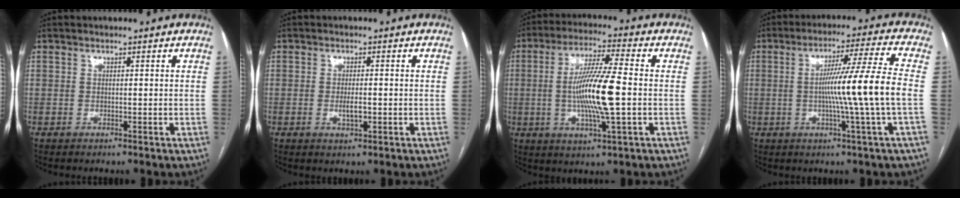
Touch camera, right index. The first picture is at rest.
{"total": 2.5, "force": [-0.5, 0.6, 2.3], "torque": [-0.048, -0.002, -0.007]}
{"total": 12.3, "force": [-0.9, 0.5, 12.3], "torque": [-0.236, -0.005, -0.021]}
{"total": 11.8, "force": [-1.2, -2.7, 11.5], "torque": [-0.193, -0.004, -0.019]}